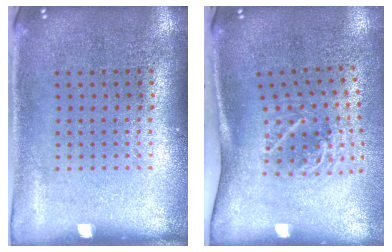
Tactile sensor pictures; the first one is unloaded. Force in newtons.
{"total": 1.9, "press": 1.2, "slide": 1.5}